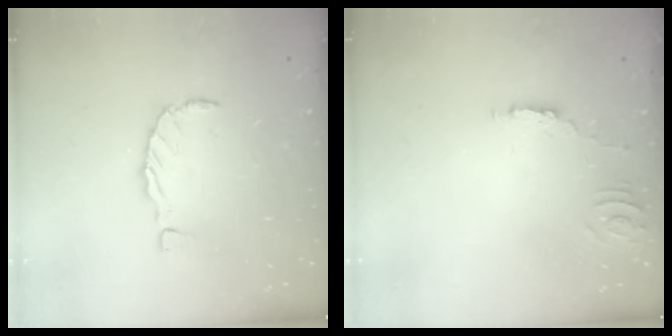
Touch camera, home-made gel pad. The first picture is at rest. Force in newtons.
{"total": 2.5, "press": 2.5, "slide": 0.2}